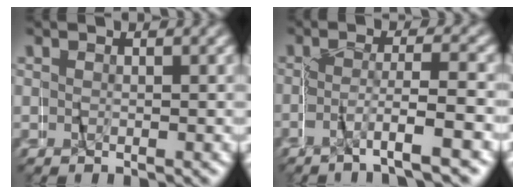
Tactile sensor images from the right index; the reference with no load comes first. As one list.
[{"total": 4.6, "force": [-3.2, 0.9, 3.2], "torque": [-0.071, -0.004, -0.052]}]